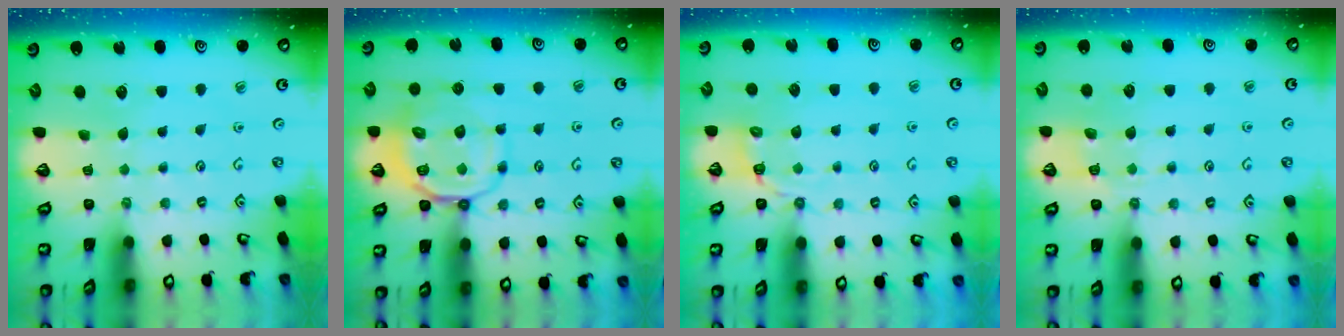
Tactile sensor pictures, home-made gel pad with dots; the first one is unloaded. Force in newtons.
{"total": 11.3, "press": 11.1, "slide": 2.3}
{"total": 3.0, "press": 1.6, "slide": 2.5}
{"total": 5.2, "press": 5.1, "slide": 1.0}